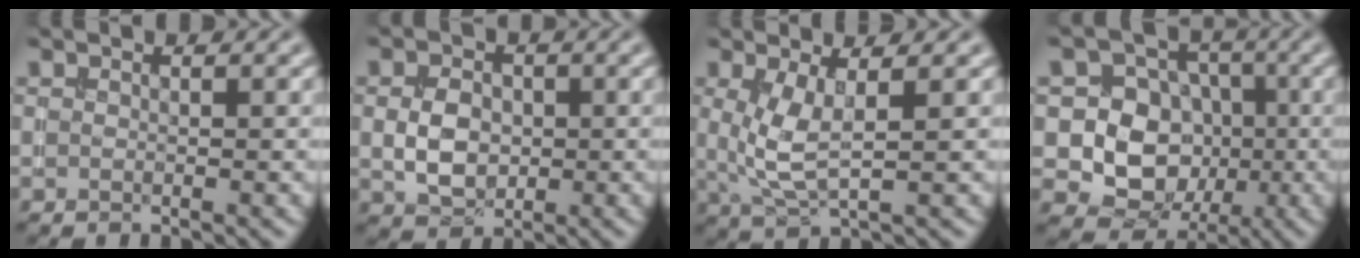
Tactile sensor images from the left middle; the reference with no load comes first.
{"total": 3.9, "force": [-0.1, 2.9, 2.5], "torque": [-0.052, -0.002, -0.004]}
{"total": 3.8, "force": [0.8, 1.2, 3.6], "torque": [-0.081, -0.007, 0.020]}
{"total": 8.5, "force": [-0.8, 7.7, 3.5], "torque": [-0.051, 0.011, -0.034]}